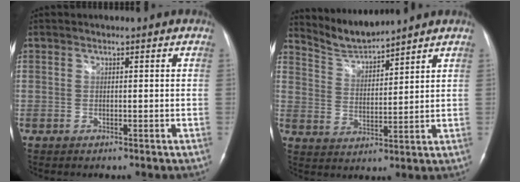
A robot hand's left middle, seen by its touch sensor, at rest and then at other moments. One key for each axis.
{"total": 6.1, "fx": 6.0, "fy": -0.5, "fz": 0.1, "tx": -0.011, "ty": -0.001, "tz": 0.127}